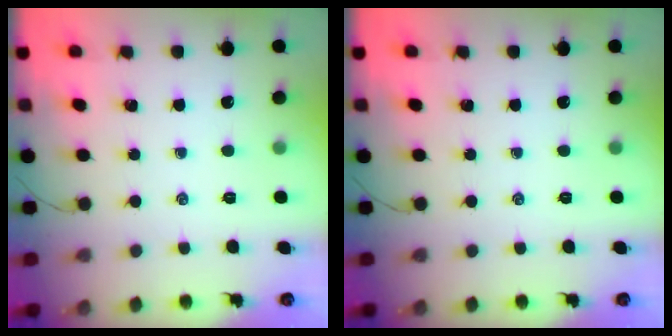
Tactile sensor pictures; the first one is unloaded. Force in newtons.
{"total": 0.0}